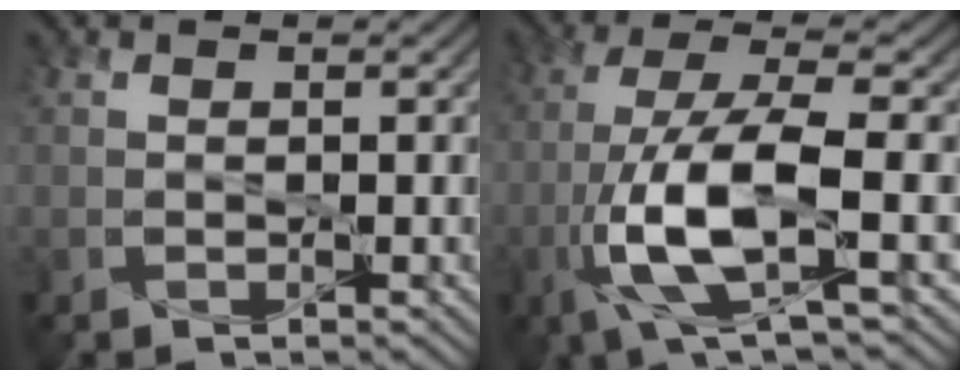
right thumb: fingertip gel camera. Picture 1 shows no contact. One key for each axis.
{"total": 11.1, "fx": -3.2, "fy": 3.2, "fz": 10.2, "tx": -0.210, "ty": -0.004, "tz": -0.068}